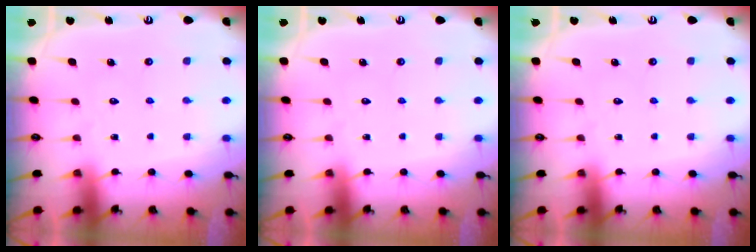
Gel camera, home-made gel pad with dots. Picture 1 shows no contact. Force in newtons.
{"total": 0.0}
{"total": 0.0}